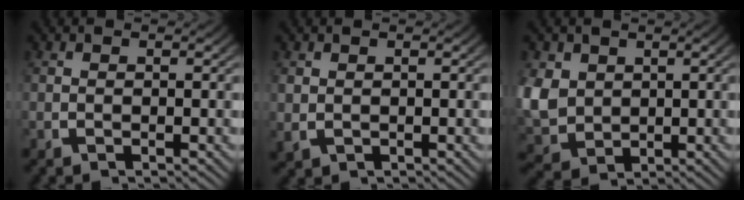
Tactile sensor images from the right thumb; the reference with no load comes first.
{"total": 1.1, "force": [0.2, 1.0, 0.5], "torque": [-0.012, -0.004, 0.013]}
{"total": 7.5, "force": [-0.3, 6.3, 4.0], "torque": [-0.129, -0.045, 0.024]}